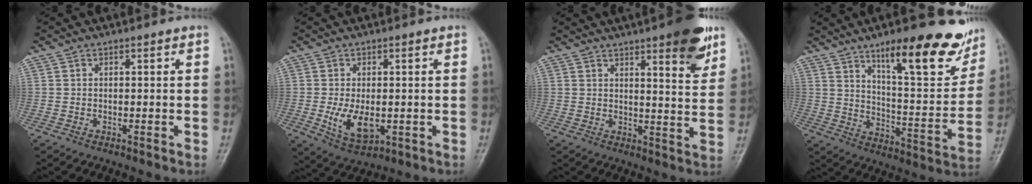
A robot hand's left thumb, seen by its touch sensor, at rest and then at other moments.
{"total": 7.5, "force": [-1.1, 4.1, 6.2], "torque": [-0.105, -0.012, -0.009]}
{"total": 10.7, "force": [6.4, 2.2, 8.3], "torque": [-0.090, -0.034, 0.081]}
{"total": 21.1, "force": [13.1, 6.0, 15.4], "torque": [-0.171, -0.069, 0.198]}